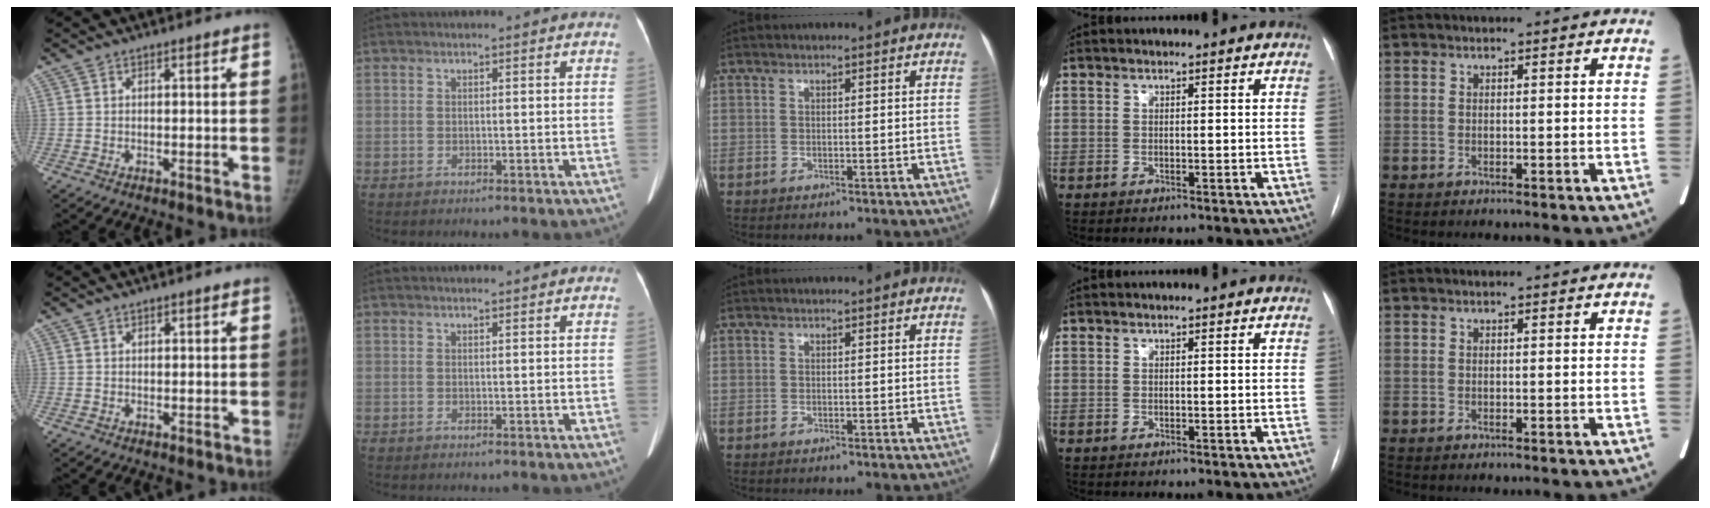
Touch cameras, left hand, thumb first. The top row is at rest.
{"thumb": {"total": 0.6, "force": [0.2, 0.6, 0.1], "torque": [0.009, 0.002, 0.002]}, "index": {"total": 2.0, "force": [2.0, 0.1, 0.6], "torque": [-0.011, 0.011, 0.027]}}